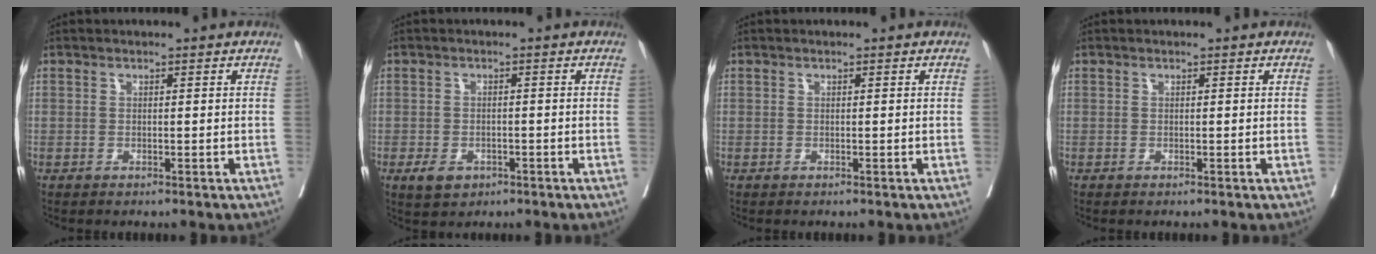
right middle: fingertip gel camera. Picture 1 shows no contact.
{"total": 3.5, "force": [-2.0, 2.3, 1.8], "torque": [-0.036, -0.003, -0.023]}
{"total": 0.0}
{"total": 0.0}